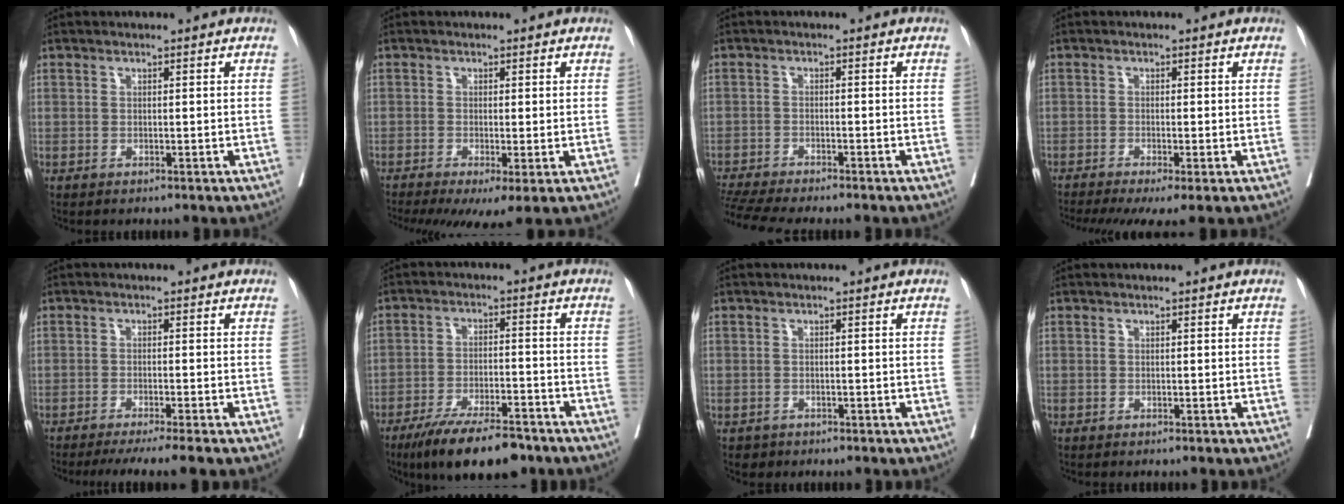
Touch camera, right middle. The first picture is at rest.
{"total": 8.1, "force": [-4.6, 2.1, 6.4], "torque": [-0.104, -0.020, -0.075]}
{"total": 10.3, "force": [-9.1, 0.6, 4.8], "torque": [-0.072, -0.009, -0.143]}
{"total": 8.3, "force": [-5.9, 1.3, 5.7], "torque": [-0.087, -0.017, -0.098]}
{"total": 7.4, "force": [-6.2, -1.1, 3.9], "torque": [-0.036, -0.018, -0.095]}
{"total": 12.9, "force": [-9.8, 3.1, 7.7], "torque": [-0.119, -0.015, -0.161]}
{"total": 1.2, "force": [-0.8, 0.9, 0.1], "torque": [-0.002, 0.002, -0.011]}
{"total": 0.0}